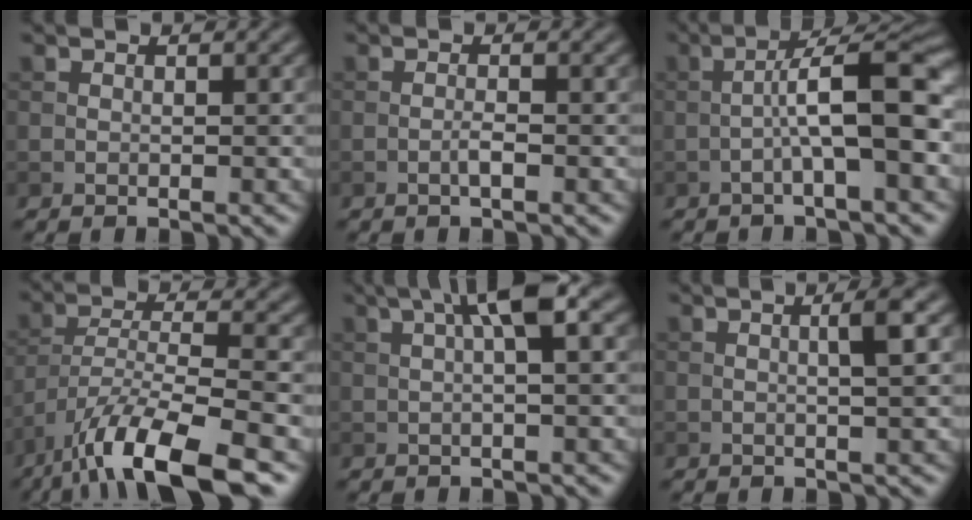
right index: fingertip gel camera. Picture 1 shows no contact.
{"total": 1.1, "force": [-0.5, 0.1, 1.0], "torque": [-0.019, 0.002, -0.010]}
{"total": 6.7, "force": [-1.3, 1.1, 6.5], "torque": [-0.102, 0.025, -0.025]}
{"total": 10.6, "force": [-7.3, 2.7, 7.2], "torque": [-0.125, 0.002, -0.136]}
{"total": 5.4, "force": [1.7, 1.0, 5.0], "torque": [-0.075, 0.018, 0.022]}
{"total": 2.5, "force": [0.3, 0.3, 2.5], "torque": [-0.038, 0.008, 0.001]}